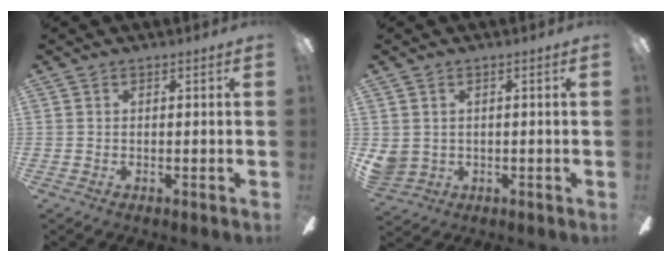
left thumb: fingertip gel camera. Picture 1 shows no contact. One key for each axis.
{"total": 3.3, "fx": 0.5, "fy": 3.1, "fz": 1.0, "tx": -0.031, "ty": 0.002, "tz": 0.010}